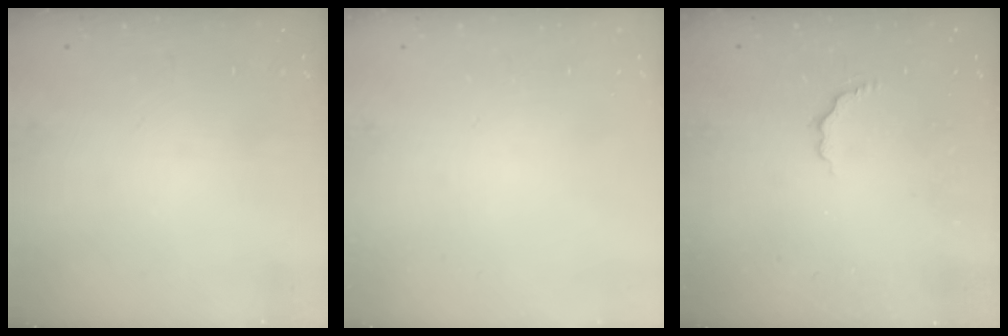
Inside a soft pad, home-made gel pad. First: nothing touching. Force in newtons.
{"total": 0.0}
{"total": 2.8, "press": 2.6, "slide": 0.9}